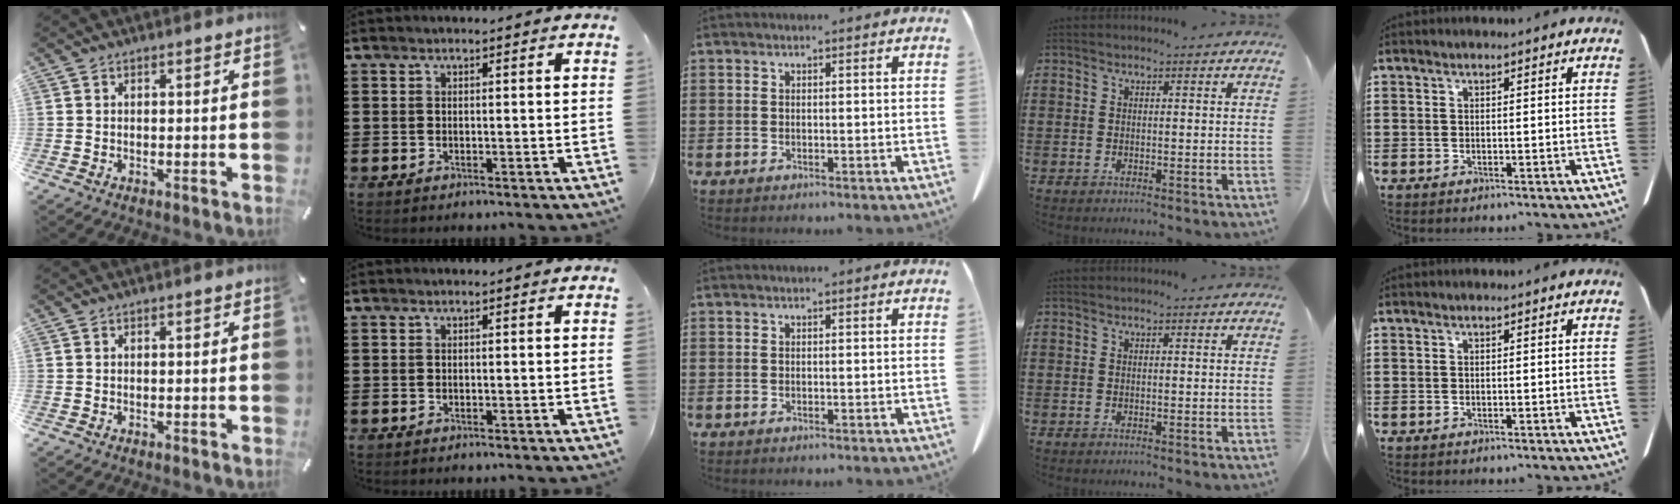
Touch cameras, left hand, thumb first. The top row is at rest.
{}